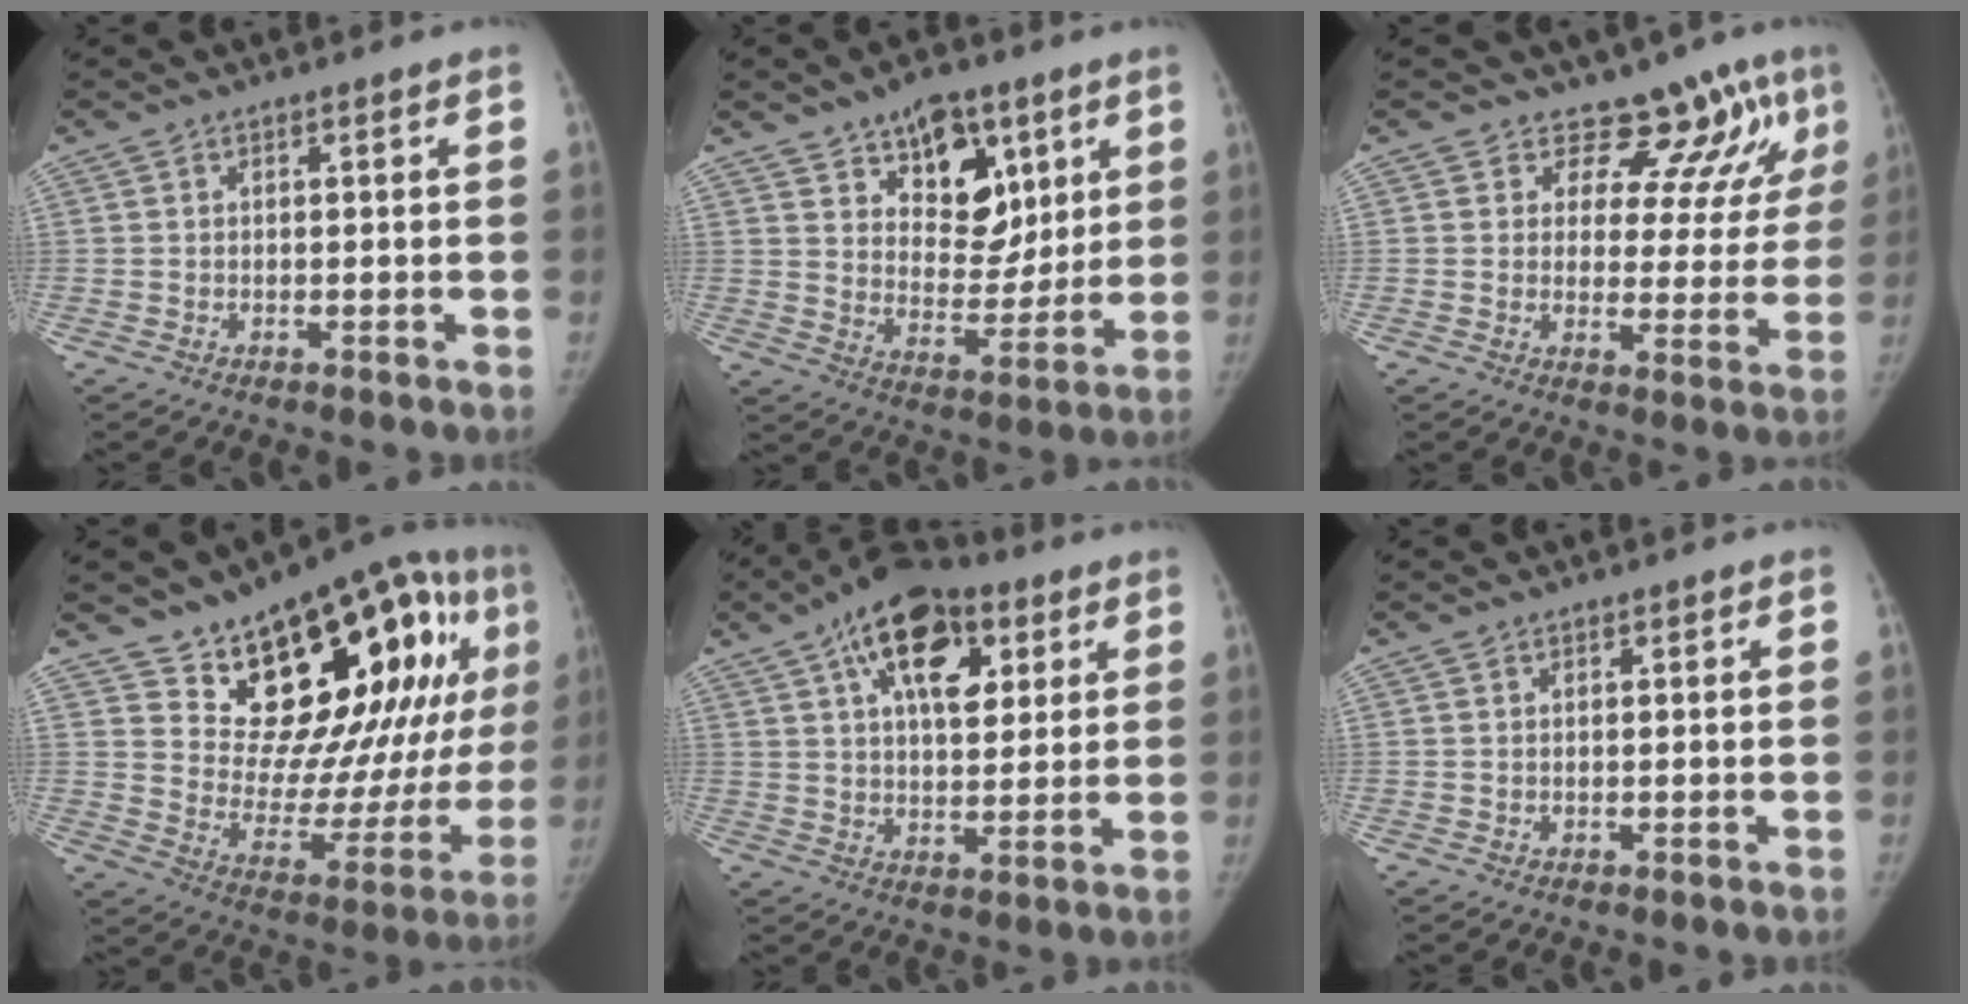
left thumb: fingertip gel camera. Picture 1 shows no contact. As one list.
[{"total": 14.7, "force": [7.8, 9.1, 8.6], "torque": [-0.078, -0.046, 0.132]}, {"total": 10.5, "force": [8.4, 5.5, 3.2], "torque": [0.005, -0.050, 0.090]}, {"total": 28.1, "force": [13.2, 12.5, 21.5], "torque": [-0.261, -0.039, 0.215]}, {"total": 16.5, "force": [7.3, 9.0, 11.7], "torque": [-0.150, -0.011, 0.111]}, {"total": 0.0}]